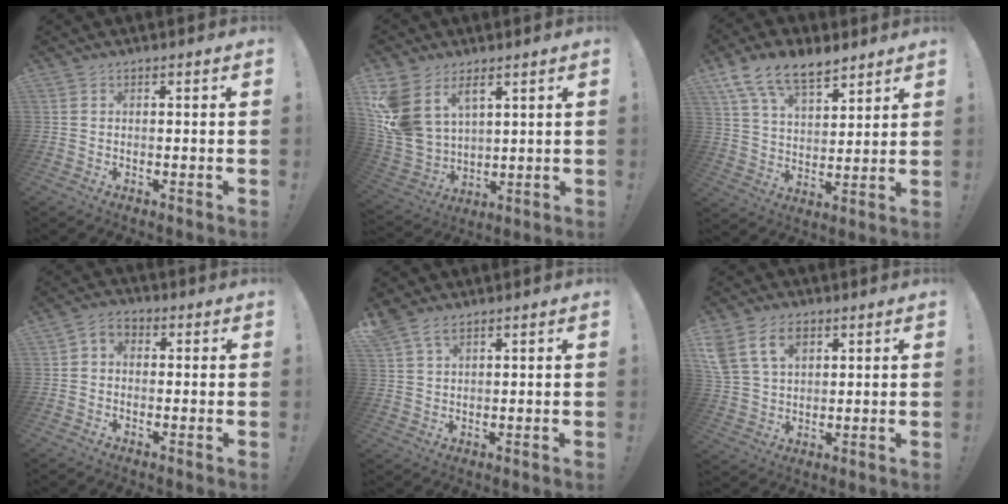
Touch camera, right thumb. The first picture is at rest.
{"total": 14.7, "force": [7.1, 10.0, 8.1], "torque": [-0.185, -0.044, 0.137]}
{"total": 14.1, "force": [9.7, 6.9, 7.6], "torque": [-0.138, -0.050, 0.182]}
{"total": 3.5, "force": [-0.7, 2.8, 1.9], "torque": [-0.028, 0.007, -0.013]}
{"total": 4.4, "force": [3.3, 1.8, 2.3], "torque": [-0.044, -0.015, 0.062]}
{"total": 11.9, "force": [5.4, 8.2, 6.7], "torque": [-0.119, -0.014, 0.108]}